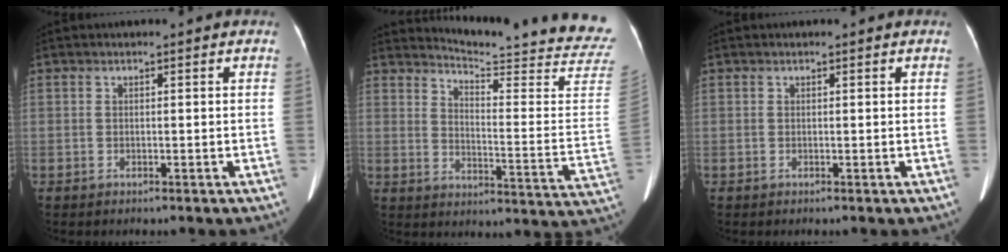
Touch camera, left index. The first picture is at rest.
{"total": 23.1, "force": [22.2, -0.7, 6.3], "torque": [-0.097, -0.163, 0.256]}
{"total": 0.0}